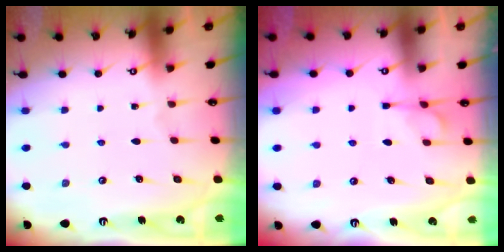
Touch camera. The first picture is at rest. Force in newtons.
{"total": 1.6, "press": 1.0, "slide": 1.3}